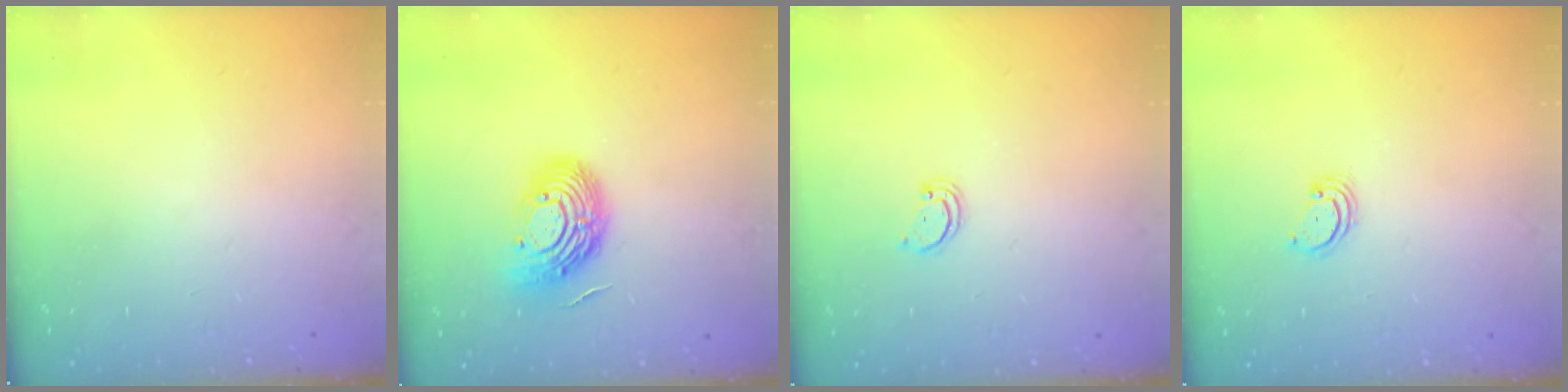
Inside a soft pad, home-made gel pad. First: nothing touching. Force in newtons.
{"total": 14.4, "press": 14.3, "slide": 1.2}
{"total": 1.5, "press": 1.5, "slide": 0.1}
{"total": 2.5, "press": 2.5, "slide": 0.3}